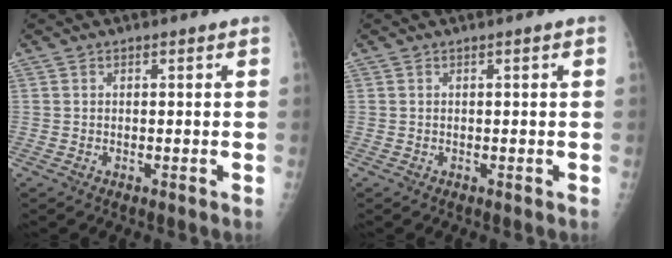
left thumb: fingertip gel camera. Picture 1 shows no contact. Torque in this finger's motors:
{"motor_torque": [-0.37, -0.12, -0.21, 0.02, 0.00]}